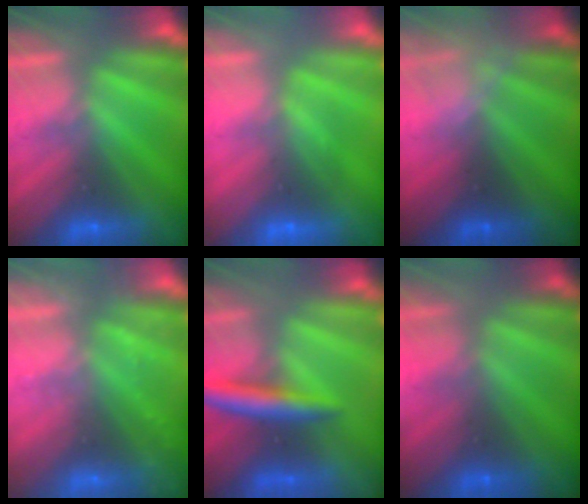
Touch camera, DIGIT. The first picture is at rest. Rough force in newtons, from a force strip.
{"total": 2.7}
{"total": 2.3}
{"total": 2.2}
{"total": 7.4}
{"total": 6.0}